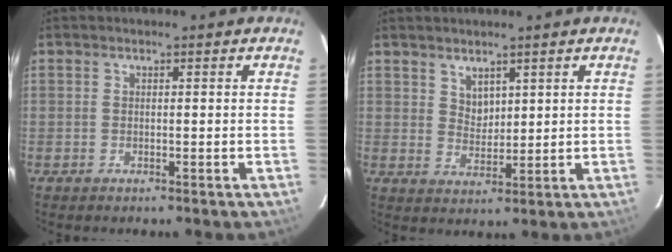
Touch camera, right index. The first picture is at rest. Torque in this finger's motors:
{"motor_torque": [-0.27, 0.08, 0.02, 0.00]}